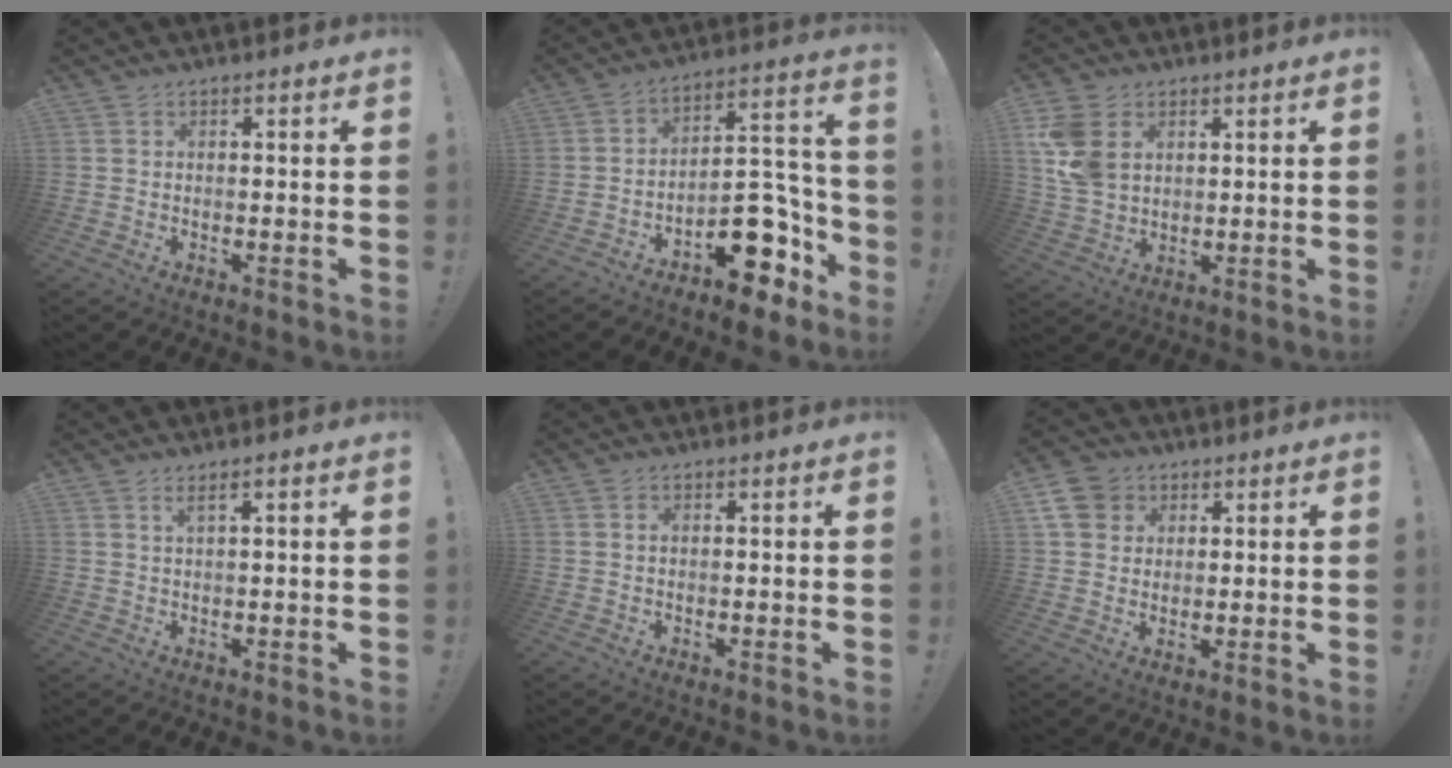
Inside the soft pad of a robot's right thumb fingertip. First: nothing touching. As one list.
[{"total": 16.2, "force": [-9.3, 8.6, 10.0], "torque": [-0.082, 0.063, -0.139]}, {"total": 11.2, "force": [4.2, 7.9, 6.8], "torque": [-0.132, -0.006, 0.083]}, {"total": 2.4, "force": [1.2, 0.0, 2.1], "torque": [-0.038, 0.000, 0.018]}, {"total": 0.6, "force": [0.1, 0.4, 0.4], "torque": [-0.008, 0.003, 0.002]}, {"total": 8.8, "force": [3.5, 7.4, 3.3], "torque": [-0.056, -0.016, 0.071]}]